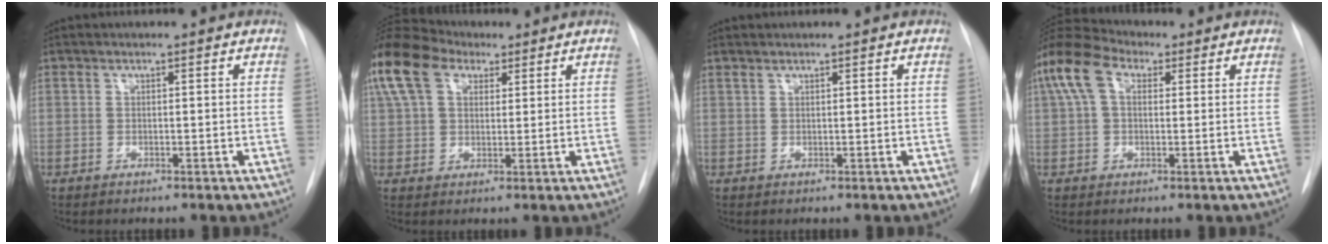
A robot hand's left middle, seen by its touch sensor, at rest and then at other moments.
{"total": 18.9, "force": [10.4, 11.9, 10.4], "torque": [-0.278, 0.079, 0.193]}
{"total": 0.6, "force": [0.6, -0.1, 0.0], "torque": [-0.004, 0.003, 0.017]}
{"total": 8.3, "force": [3.0, 4.7, 6.1], "torque": [-0.147, 0.046, 0.052]}